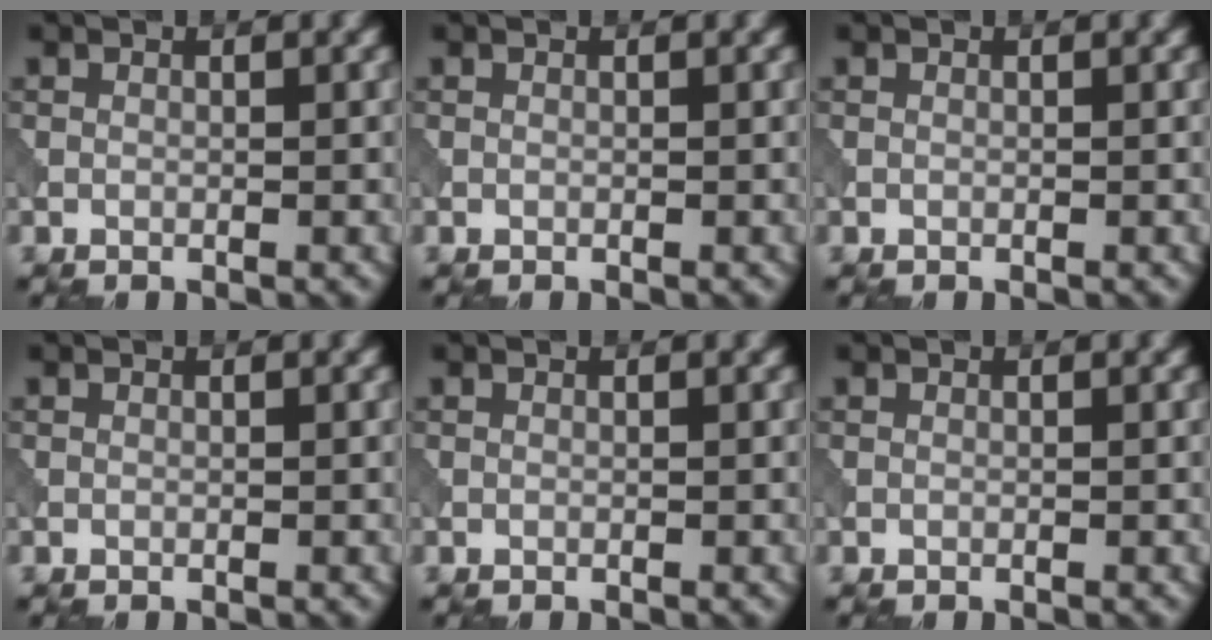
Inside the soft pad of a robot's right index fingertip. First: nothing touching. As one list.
[{"total": 0.0}, {"total": 0.0}, {"total": 0.0}, {"total": 0.0}, {"total": 0.0}]